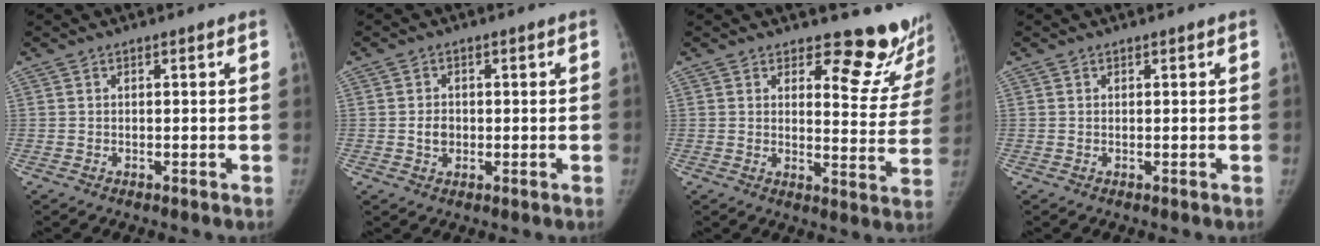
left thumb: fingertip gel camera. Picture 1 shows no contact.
{"total": 2.9, "force": [-0.2, 2.5, 1.5], "torque": [-0.012, 0.003, -0.003]}
{"total": 12.9, "force": [11.8, 4.1, 3.0], "torque": [0.010, -0.126, 0.127]}
{"total": 0.0}